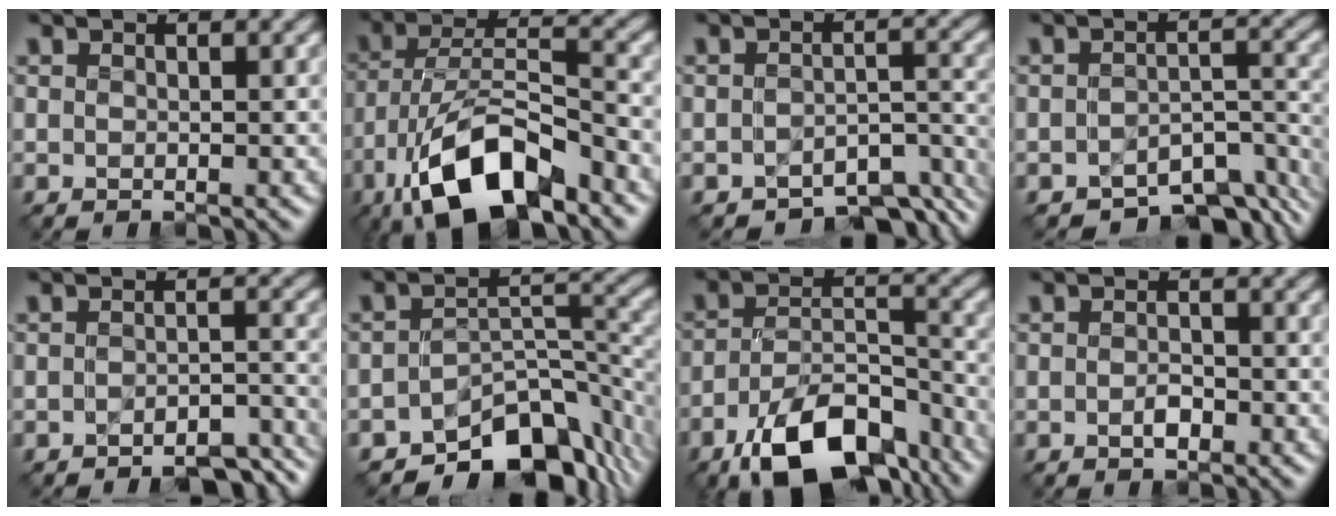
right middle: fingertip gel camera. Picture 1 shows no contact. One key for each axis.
{"total": 11.0, "fx": -6.7, "fy": 4.0, "fz": 7.7, "tx": -0.140, "ty": 0.005, "tz": -0.124}
{"total": 5.5, "fx": -4.8, "fy": 1.9, "fz": 2.0, "tx": -0.016, "ty": -0.011, "tz": -0.063}
{"total": 6.4, "fx": -5.4, "fy": 2.4, "fz": 2.6, "tx": -0.021, "ty": -0.013, "tz": -0.078}
{"total": 4.4, "fx": -3.7, "fy": 1.1, "fz": 1.9, "tx": -0.022, "ty": -0.001, "tz": -0.047}
{"total": 9.0, "fx": -6.7, "fy": 3.9, "fz": 4.4, "tx": -0.040, "ty": -0.017, "tz": -0.109}
{"total": 11.4, "fx": -7.7, "fy": 4.6, "fz": 7.0, "tx": -0.125, "ty": -0.010, "tz": -0.131}
{"total": 1.2, "fx": -0.7, "fy": 0.6, "fz": 0.8, "tx": -0.014, "ty": -0.001, "tz": -0.013}